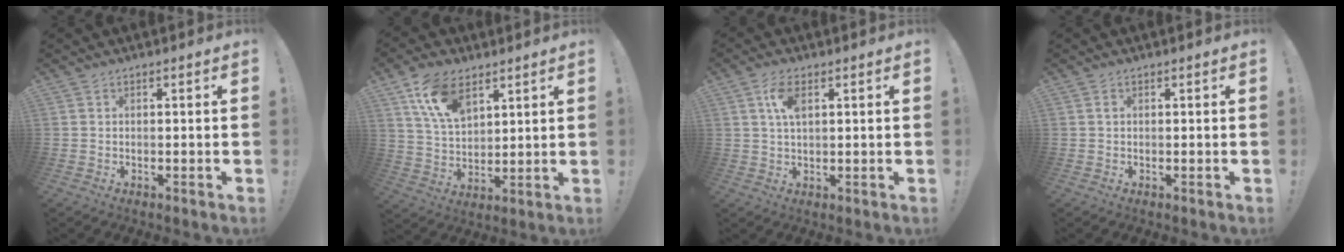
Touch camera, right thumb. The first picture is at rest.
{"total": 12.9, "force": [7.6, 7.4, 7.5], "torque": [-0.134, -0.024, 0.146]}
{"total": 6.0, "force": [1.9, 3.0, 4.8], "torque": [-0.084, 0.001, 0.032]}
{"total": 0.6, "force": [0.0, 0.3, 0.5], "torque": [-0.012, 0.004, -0.001]}